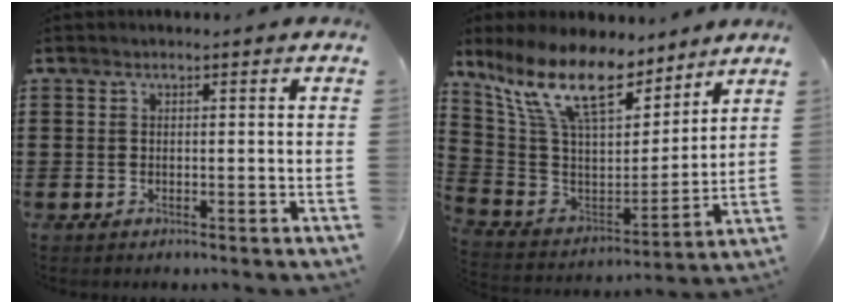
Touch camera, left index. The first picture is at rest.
{"total": 13.9, "force": [9.7, 4.6, 8.9], "torque": [-0.212, -0.052, 0.169]}